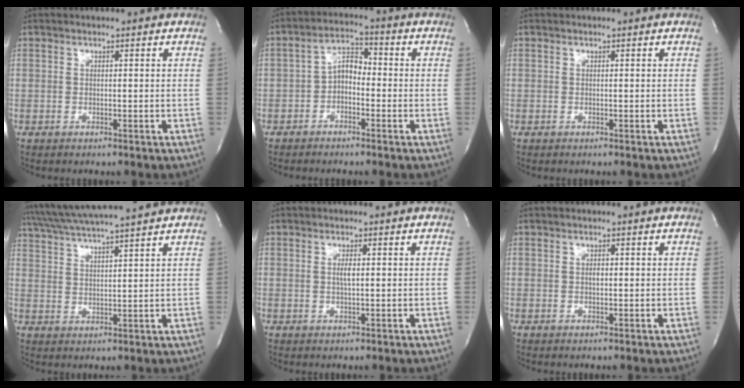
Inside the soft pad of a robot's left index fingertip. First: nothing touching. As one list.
[{"total": 4.4, "force": [-1.3, 2.5, 3.4], "torque": [-0.062, 0.020, -0.031]}, {"total": 0.0}, {"total": 13.0, "force": [11.5, -0.7, 6.0], "torque": [-0.117, 0.025, 0.175]}, {"total": 1.6, "force": [0.1, 0.2, 1.6], "torque": [-0.033, 0.000, 0.004]}, {"total": 0.8, "force": [0.0, 0.4, 0.7], "torque": [-0.013, 0.001, 0.001]}]